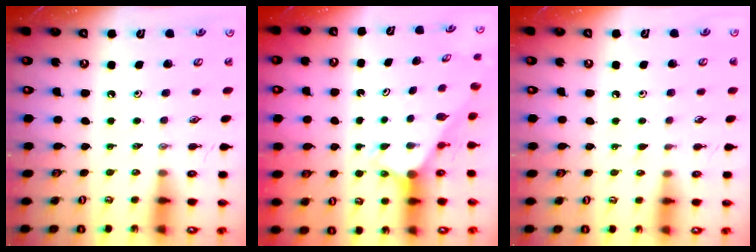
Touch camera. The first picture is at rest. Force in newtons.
{"total": 2.6, "press": 2.6, "slide": 0.2}
{"total": 2.7, "press": 2.7, "slide": 0.3}